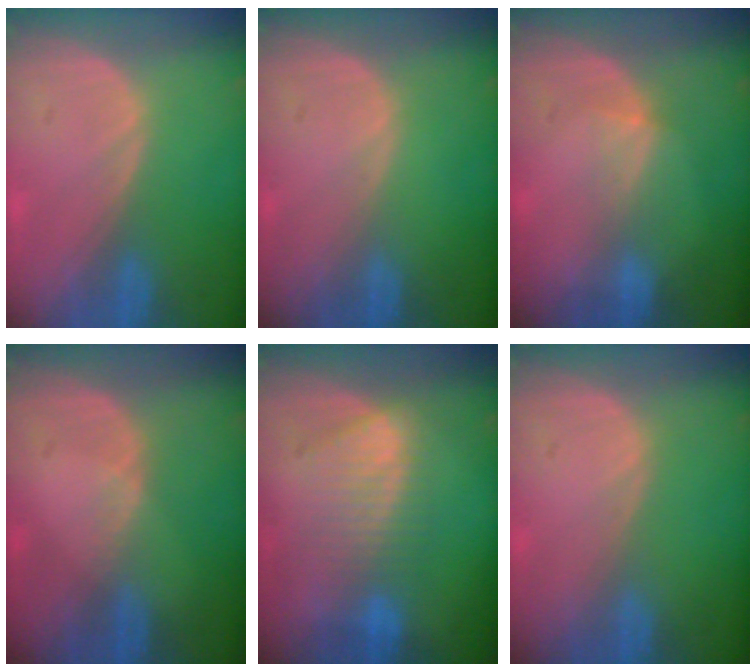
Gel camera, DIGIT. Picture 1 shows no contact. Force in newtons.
{"total": 0.0}
{"total": 2.4, "press": 2.1, "slide": 1.2}
{"total": 1.1, "press": 0.8, "slide": 0.8}
{"total": 7.4, "press": 7.3, "slide": 1.3}
{"total": 0.0}